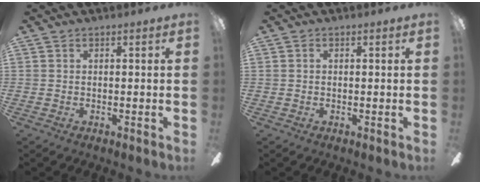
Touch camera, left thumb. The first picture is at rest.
{"total": 0.8, "force": [0.2, 0.6, 0.5], "torque": [-0.010, 0.004, 0.004]}